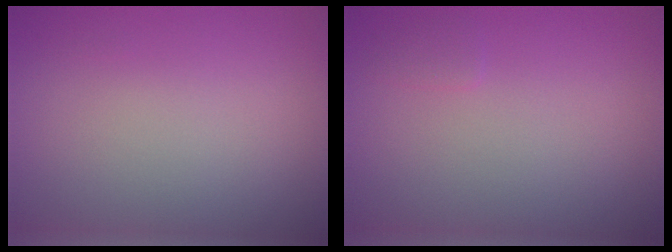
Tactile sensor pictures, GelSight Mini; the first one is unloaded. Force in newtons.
{"total": 0.6, "press": 0.6, "slide": 0.0}